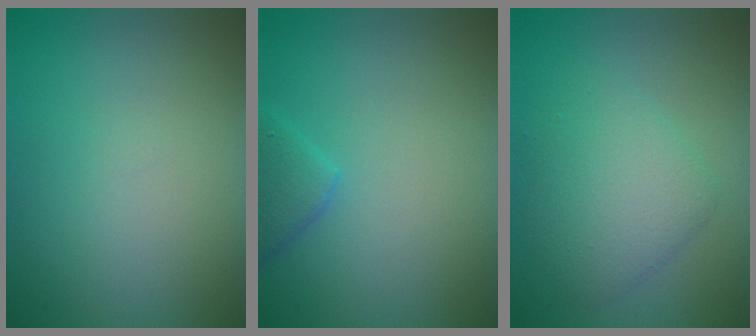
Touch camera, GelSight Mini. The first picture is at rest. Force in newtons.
{"total": 1.9, "press": 1.9, "slide": 0.1}
{"total": 3.8, "press": 3.8, "slide": 0.3}